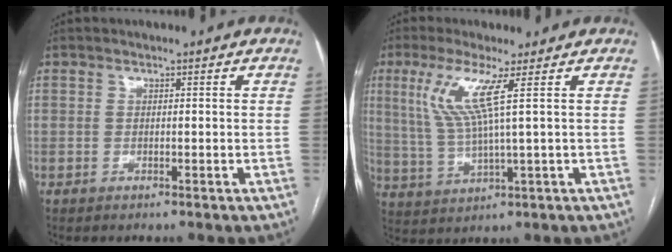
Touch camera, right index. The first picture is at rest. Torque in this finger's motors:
{"motor_torque": [1.10, 0.48, 0.67, 0.21]}